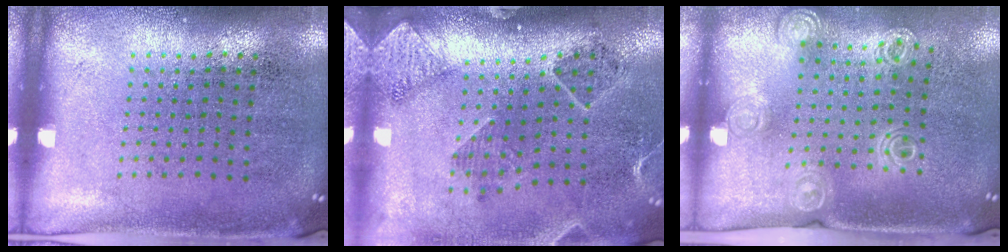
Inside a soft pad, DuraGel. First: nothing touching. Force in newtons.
{"total": 1.5, "press": 1.5, "slide": 0.2}
{"total": 1.3, "press": 1.3, "slide": 0.3}